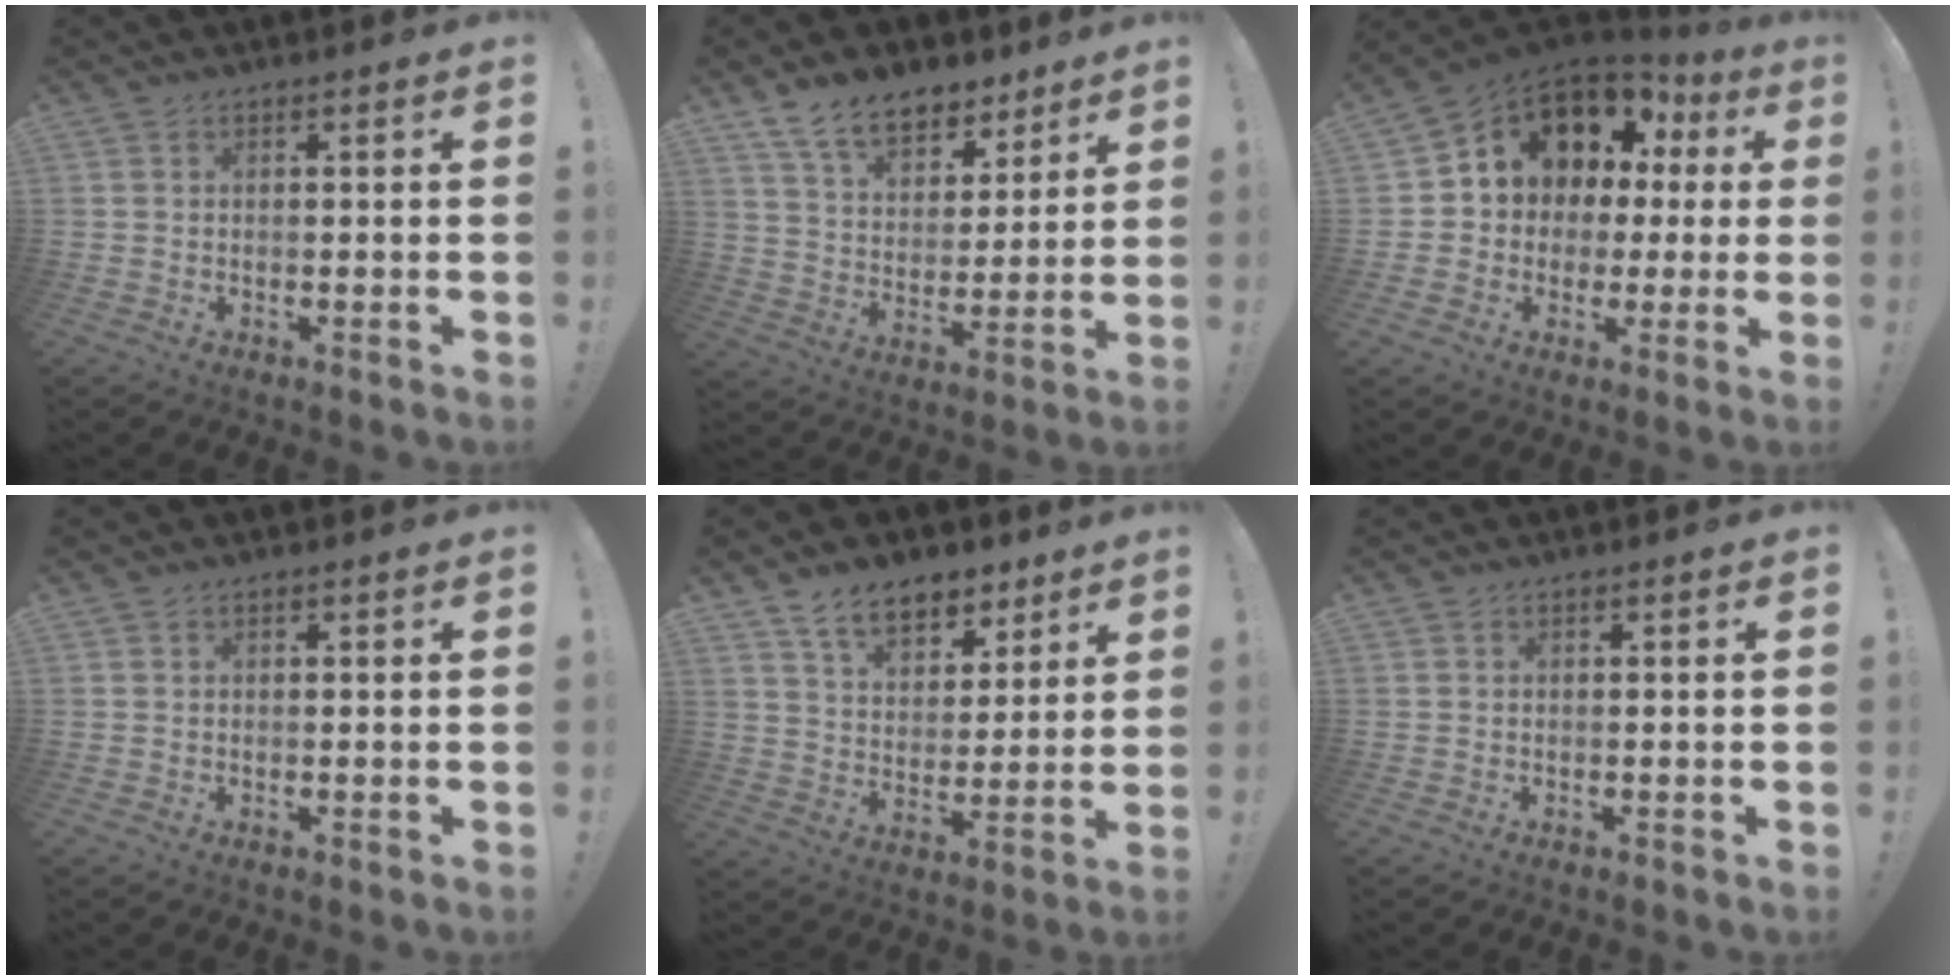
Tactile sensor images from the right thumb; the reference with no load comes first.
{"total": 13.4, "force": [9.9, 7.4, 5.1], "torque": [-0.089, -0.064, 0.186]}
{"total": 9.9, "force": [4.3, 7.6, 4.6], "torque": [-0.076, -0.038, 0.086]}
{"total": 0.0}
{"total": 11.6, "force": [8.1, 6.8, 4.8], "torque": [-0.068, -0.051, 0.153]}
{"total": 0.0}